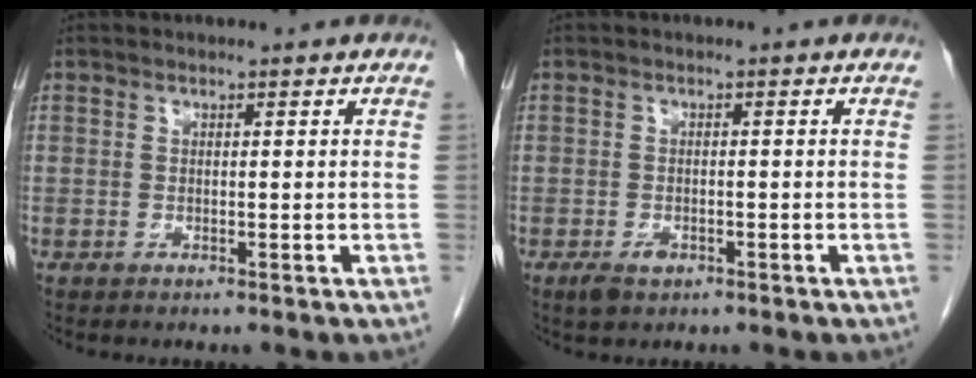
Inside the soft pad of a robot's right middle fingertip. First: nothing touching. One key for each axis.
{"total": 2.2, "fx": -1.3, "fy": 1.1, "fz": 1.5, "tx": -0.029, "ty": -0.001, "tz": -0.016}